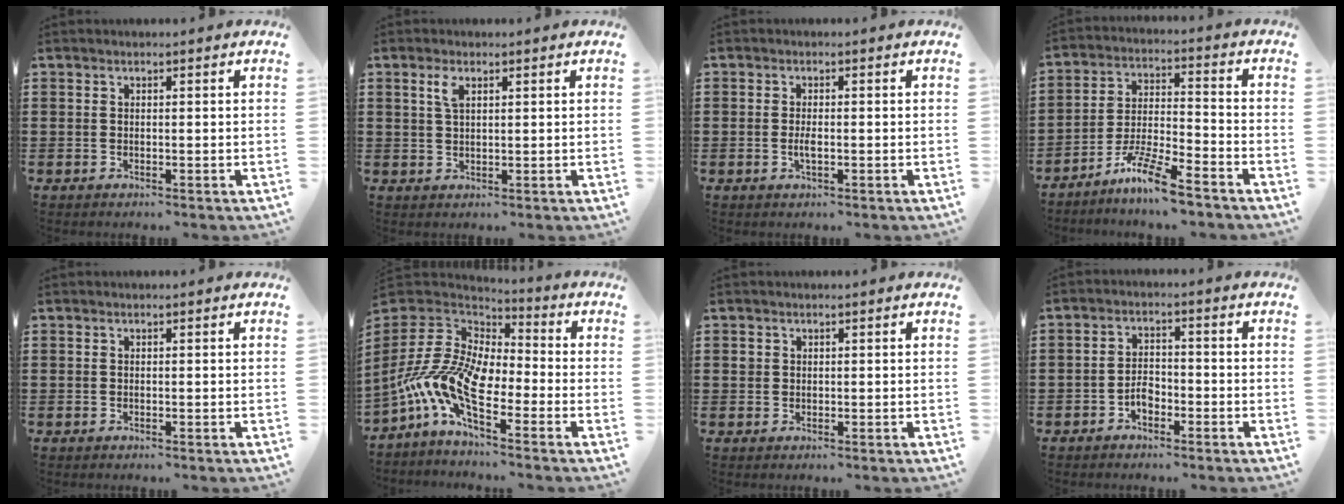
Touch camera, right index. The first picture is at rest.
{"total": 2.4, "force": [1.1, 1.0, 1.9], "torque": [-0.043, 0.004, 0.018]}
{"total": 1.8, "force": [-0.4, 0.6, 1.7], "torque": [-0.031, -0.002, -0.007]}
{"total": 8.7, "force": [-7.2, 0.6, 4.9], "torque": [-0.102, 0.003, -0.139]}
{"total": 0.0}
{"total": 13.3, "force": [-5.4, 6.4, 10.3], "torque": [-0.257, -0.005, -0.115]}
{"total": 1.0, "force": [0.4, 0.9, 0.3], "torque": [-0.008, 0.005, 0.007]}
{"total": 3.0, "force": [-1.8, 1.7, 1.7], "torque": [-0.034, 0.004, -0.035]}